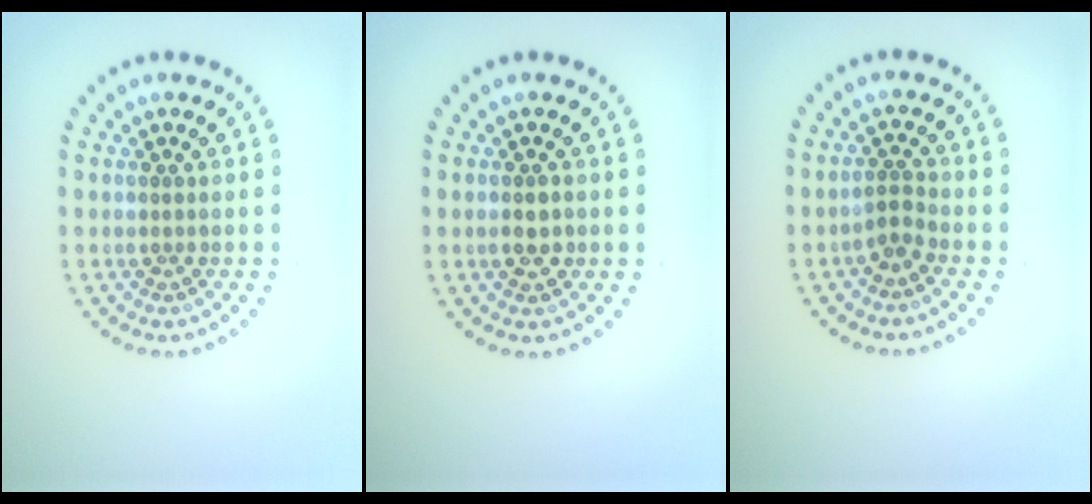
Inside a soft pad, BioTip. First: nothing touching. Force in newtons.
{"total": 1.4, "press": 1.4, "slide": 0.2}
{"total": 1.4, "press": 1.1, "slide": 0.9}